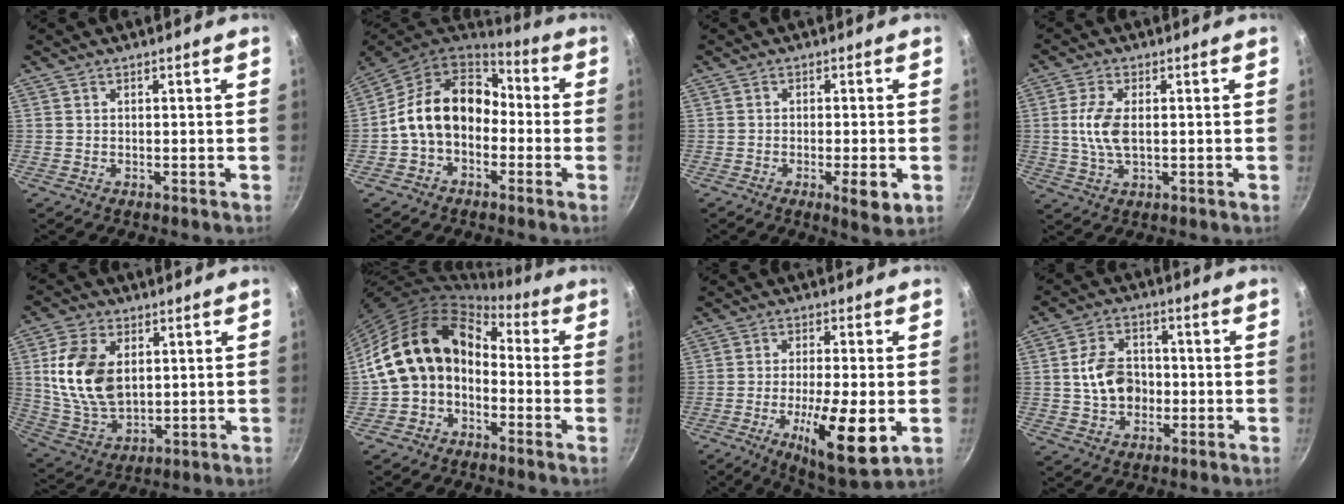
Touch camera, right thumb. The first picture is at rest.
{"total": 15.1, "force": [-1.4, 11.3, 10.0], "torque": [-0.140, 0.050, -0.041]}
{"total": 5.4, "force": [-1.8, 1.3, 4.9], "torque": [-0.076, 0.003, -0.025]}
{"total": 6.7, "force": [0.4, 3.2, 5.8], "torque": [-0.123, 0.000, 0.007]}
{"total": 14.5, "force": [2.8, 9.4, 10.6], "torque": [-0.185, -0.018, 0.066]}
{"total": 14.5, "force": [-2.1, 11.0, 9.3], "torque": [-0.140, 0.058, -0.053]}
{"total": 14.1, "force": [-3.9, 3.8, 13.0], "torque": [-0.213, 0.001, -0.060]}
{"total": 9.4, "force": [-0.6, 7.2, 5.9], "torque": [-0.082, 0.016, -0.013]}